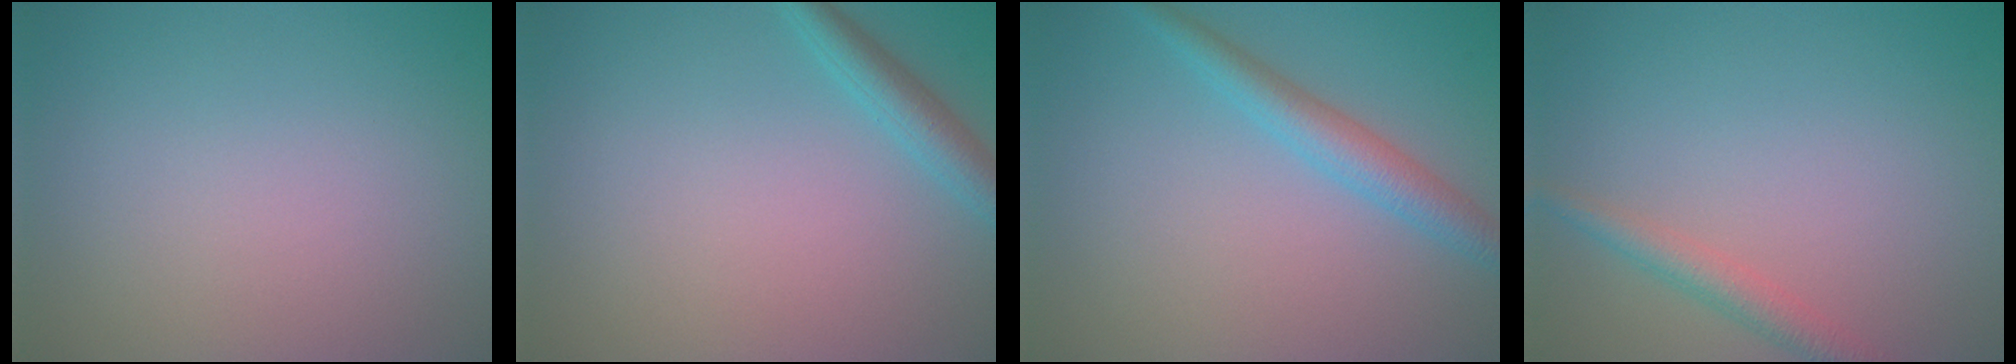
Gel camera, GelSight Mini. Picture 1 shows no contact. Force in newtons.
{"total": 2.4, "press": 2.4, "slide": 0.1}
{"total": 3.0, "press": 3.0, "slide": 0.2}
{"total": 2.4, "press": 2.4, "slide": 0.0}